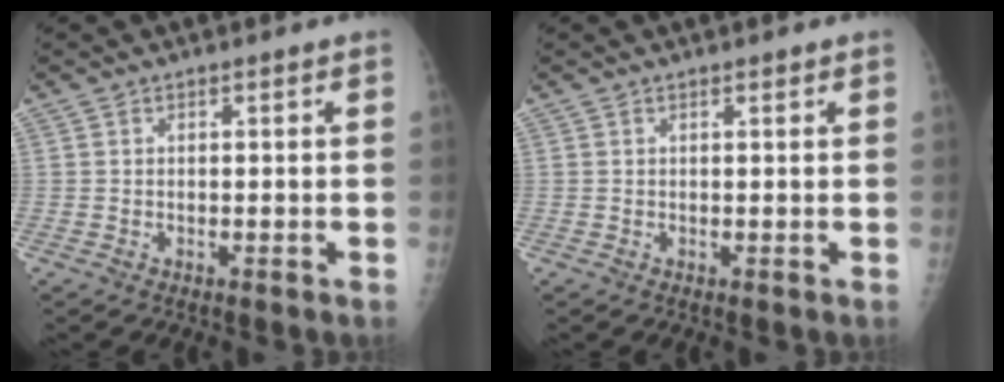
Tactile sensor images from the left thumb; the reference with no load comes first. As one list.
[{"total": 0.6, "force": [0.5, 0.2, 0.3], "torque": [-0.006, -0.002, 0.007]}]